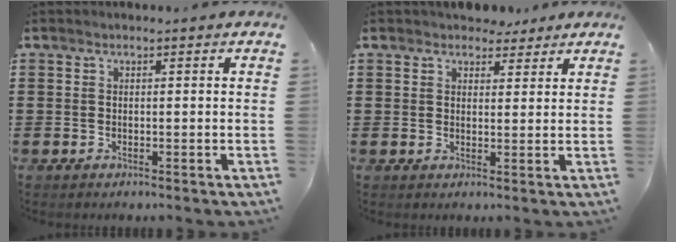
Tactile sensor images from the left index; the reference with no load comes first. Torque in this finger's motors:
{"motor_torque": [0.59, -0.45, 0.00, 0.05]}